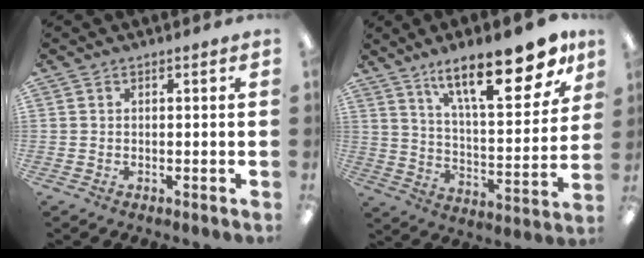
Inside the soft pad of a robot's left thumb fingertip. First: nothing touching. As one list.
[{"total": 21.6, "force": [14.6, 6.8, 14.5], "torque": [-0.214, -0.091, 0.236]}]